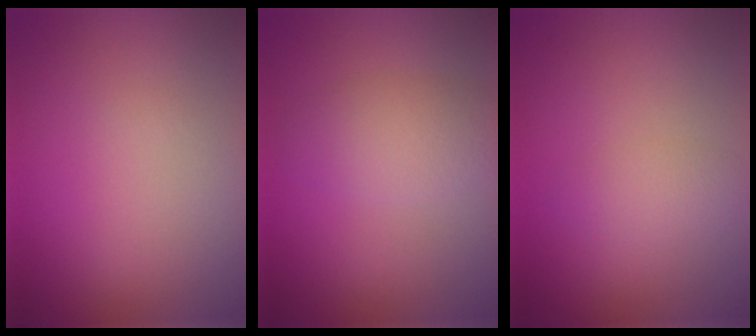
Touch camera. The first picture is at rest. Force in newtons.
{"total": 3.5, "press": 3.5, "slide": 0.1}
{"total": 1.9, "press": 1.9, "slide": 0.1}